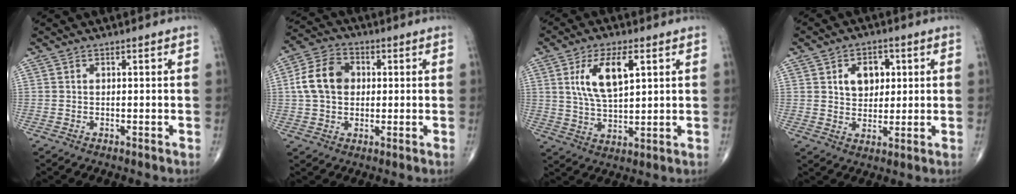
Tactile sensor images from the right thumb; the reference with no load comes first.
{"total": 9.9, "force": [1.0, 7.5, 6.4], "torque": [-0.109, 0.019, 0.011]}
{"total": 10.8, "force": [3.6, 4.6, 9.0], "torque": [-0.165, -0.010, 0.071]}
{"total": 7.2, "force": [2.1, 5.2, 4.6], "torque": [-0.037, -0.007, 0.032]}